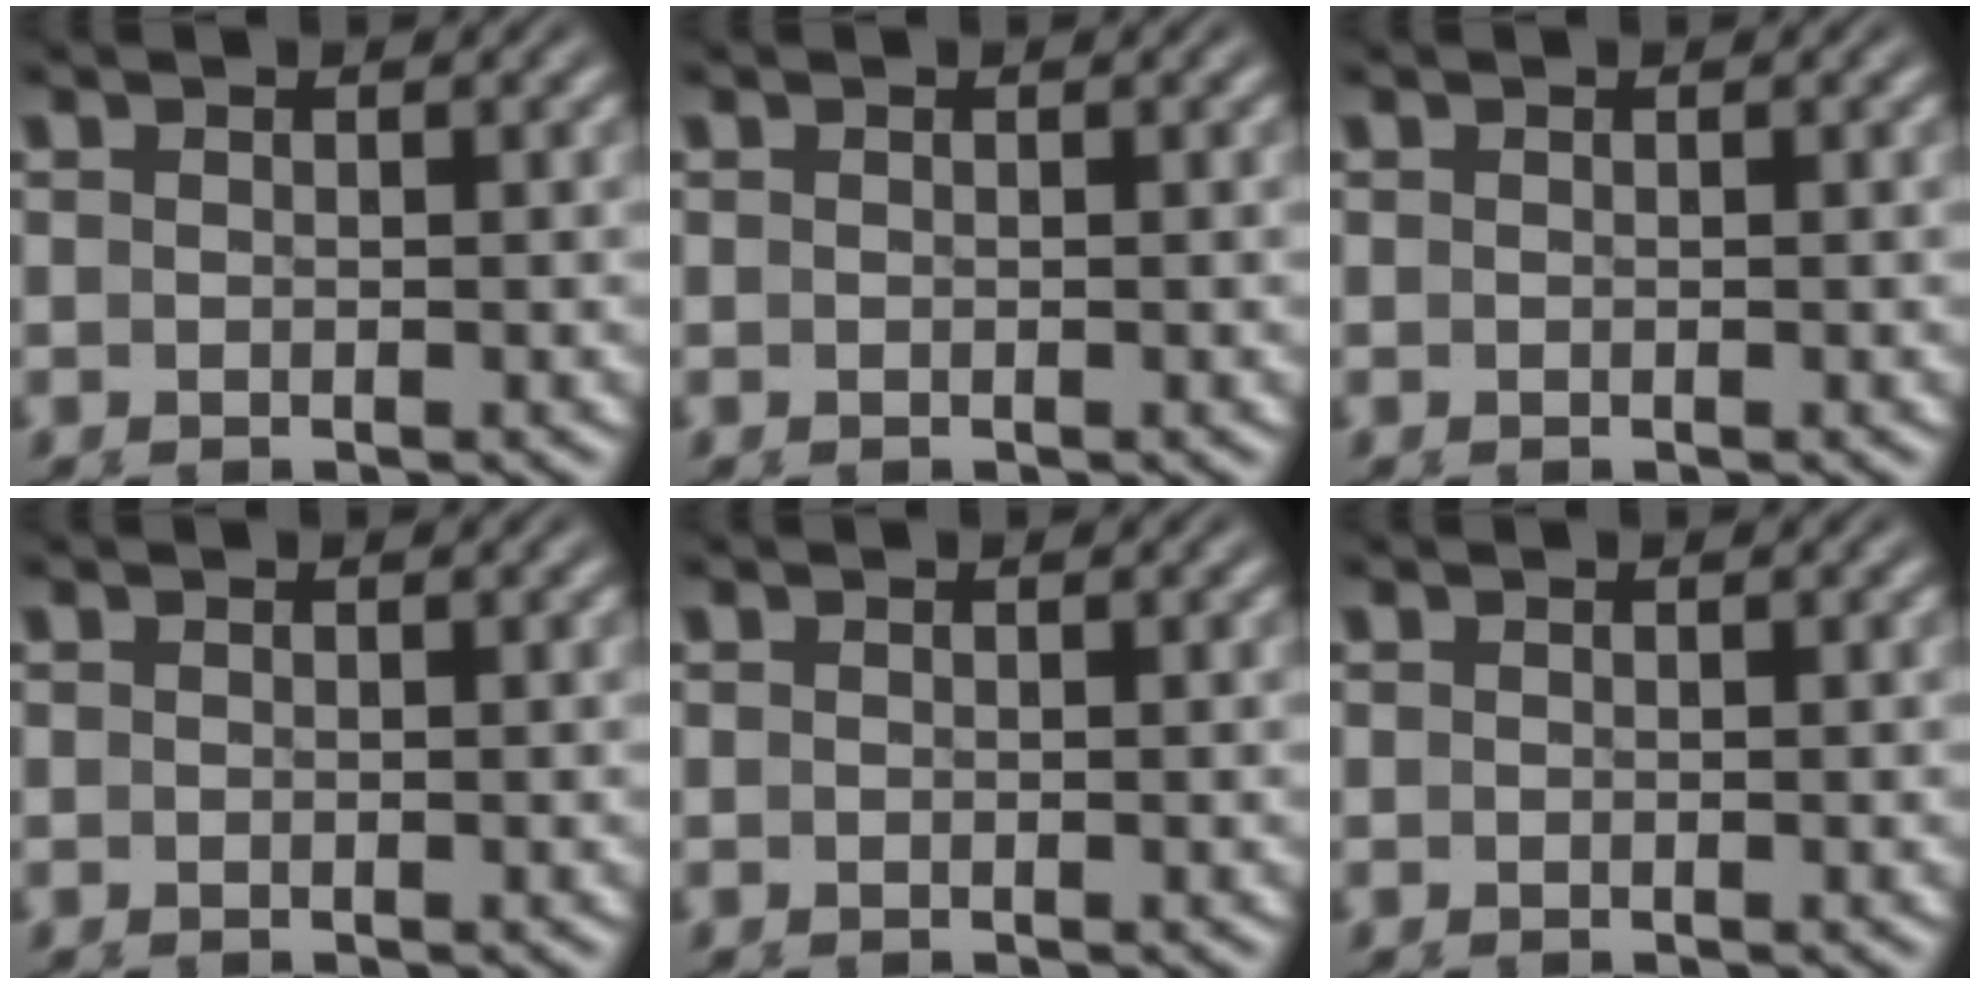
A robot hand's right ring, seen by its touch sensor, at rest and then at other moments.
{"total": 0.0}
{"total": 0.0}
{"total": 0.0}
{"total": 0.0}
{"total": 0.0}